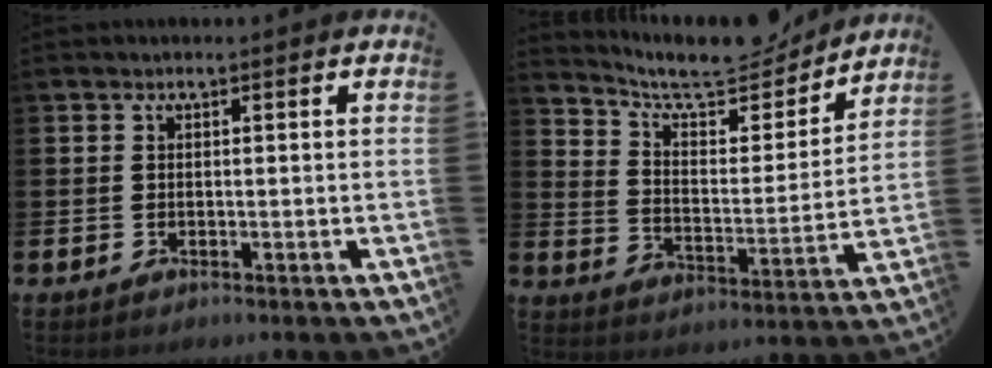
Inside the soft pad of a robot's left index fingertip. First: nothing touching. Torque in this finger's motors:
{"motor_torque": [0.99, -1.15, 0.26, 0.07]}